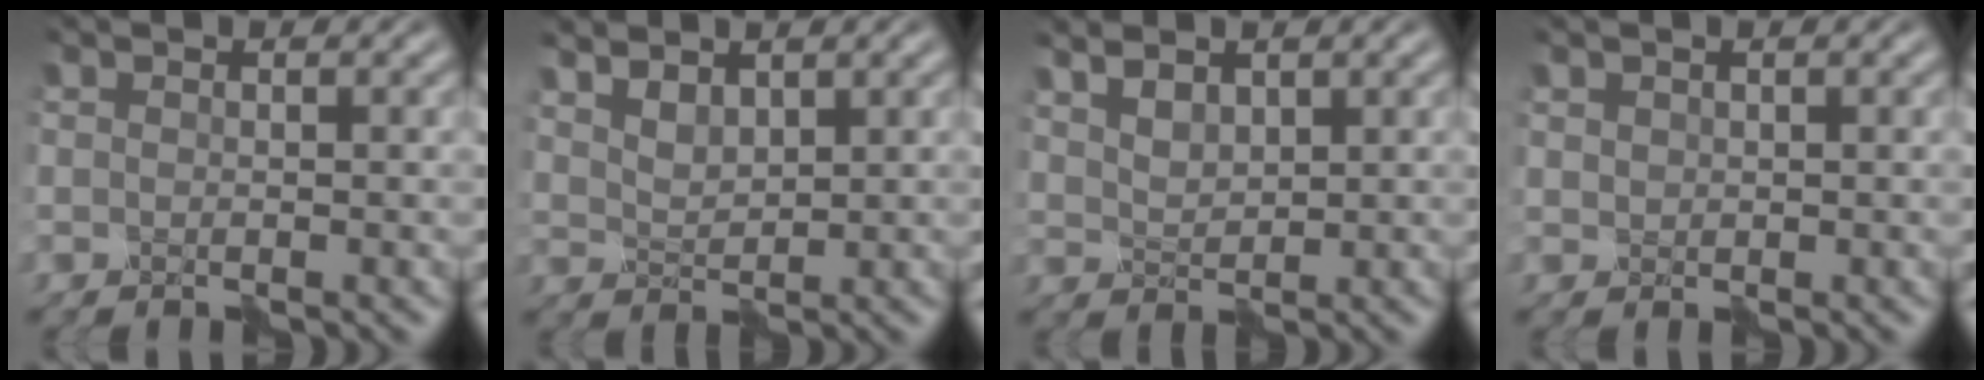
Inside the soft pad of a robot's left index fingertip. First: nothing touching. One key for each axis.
{"total": 2.5, "fx": 2.1, "fy": 0.9, "fz": 0.9, "tx": -0.016, "ty": 0.005, "tz": 0.041}
{"total": 2.8, "fx": 2.1, "fy": 1.3, "fz": 1.3, "tx": -0.023, "ty": 0.012, "tz": 0.039}
{"total": 0.8, "fx": 0.6, "fy": 0.4, "fz": -0.3, "tx": 0.005, "ty": 0.000, "tz": 0.011}